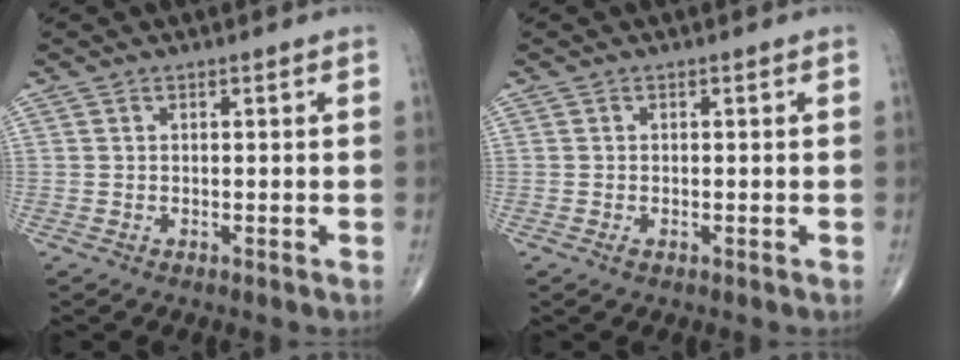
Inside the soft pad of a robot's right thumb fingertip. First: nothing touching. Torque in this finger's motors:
{"motor_torque": [-0.11, -0.16, 0.08, 0.03, 0.00]}